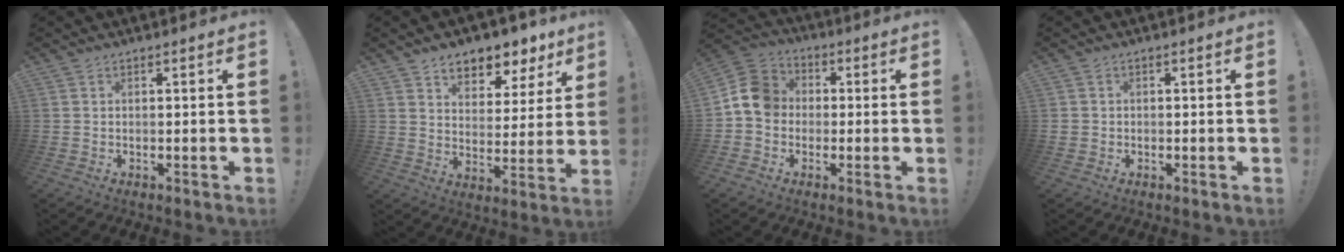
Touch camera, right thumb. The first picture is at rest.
{"total": 8.7, "force": [6.7, 4.7, 2.9], "torque": [-0.034, -0.057, 0.120]}
{"total": 10.9, "force": [-0.4, 9.4, 5.6], "torque": [-0.080, 0.029, 0.000]}
{"total": 1.5, "force": [-0.3, 1.4, 0.4], "torque": [-0.011, 0.006, -0.005]}